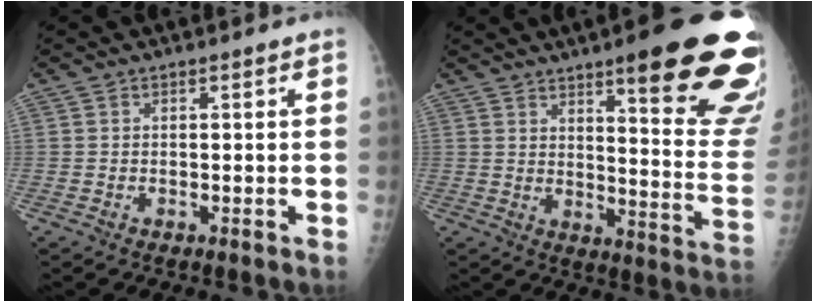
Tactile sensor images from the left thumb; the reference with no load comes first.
{"total": 24.1, "force": [14.3, 4.4, 18.8], "torque": [-0.198, -0.069, 0.190]}